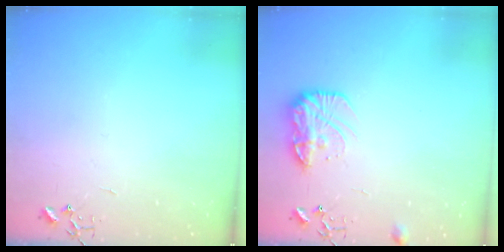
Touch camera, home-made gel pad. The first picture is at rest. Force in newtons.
{"total": 12.8, "press": 12.8, "slide": 0.7}